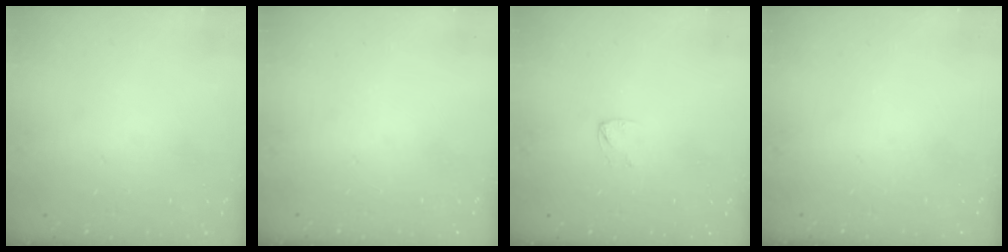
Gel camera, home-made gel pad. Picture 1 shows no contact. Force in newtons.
{"total": 0.0}
{"total": 2.8, "press": 2.8, "slide": 0.2}
{"total": 0.0}